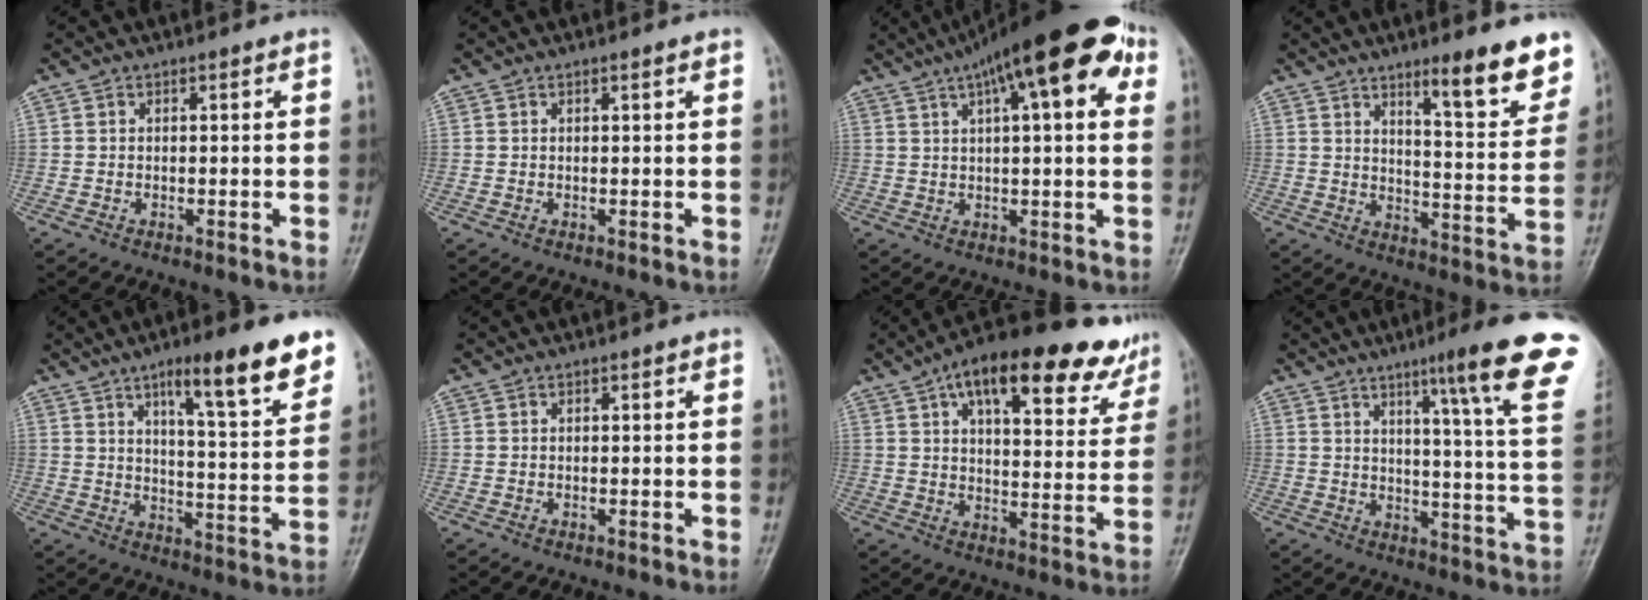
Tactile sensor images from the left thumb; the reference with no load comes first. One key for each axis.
{"total": 0.7, "fx": 0.5, "fy": 0.0, "fz": 0.5, "tx": -0.009, "ty": 0.001, "tz": 0.008}
{"total": 20.2, "fx": 9.1, "fy": 6.3, "fz": 16.9, "tx": -0.244, "ty": 0.026, "tz": 0.131}
{"total": 13.2, "fx": 9.0, "fy": 2.7, "fz": 9.3, "tx": -0.092, "ty": -0.062, "tz": 0.130}
{"total": 15.5, "fx": 9.7, "fy": 3.1, "fz": 11.7, "tx": -0.140, "ty": -0.048, "tz": 0.143}
{"total": 0.0}
{"total": 23.0, "fx": 14.4, "fy": 8.9, "fz": 15.6, "tx": -0.193, "ty": -0.016, "tz": 0.199}
{"total": 20.3, "fx": 12.4, "fy": 0.9, "fz": 16.1, "tx": -0.193, "ty": -0.065, "tz": 0.151}